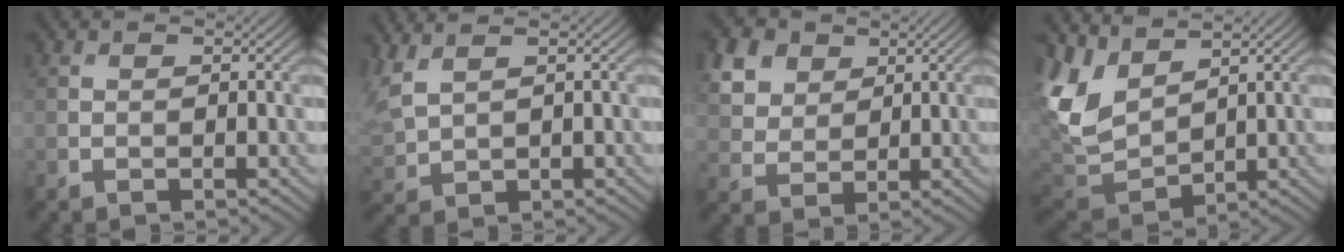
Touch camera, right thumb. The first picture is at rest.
{"total": 4.7, "force": [3.0, 1.8, 3.2], "torque": [-0.103, 0.011, 0.067]}
{"total": 6.7, "force": [3.5, 4.8, 3.2], "torque": [-0.114, 0.007, 0.069]}
{"total": 8.1, "force": [3.6, 4.9, 5.3], "torque": [-0.148, -0.001, 0.075]}